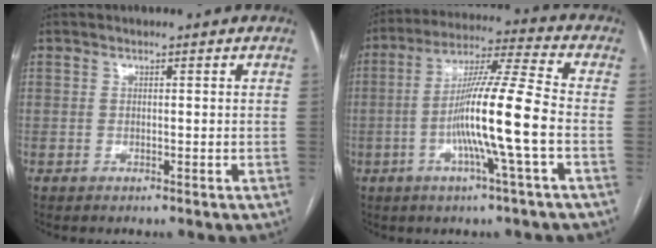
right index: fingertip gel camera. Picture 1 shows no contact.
{"total": 13.8, "force": [-3.1, -1.1, 13.4], "torque": [-0.244, 0.000, -0.067]}